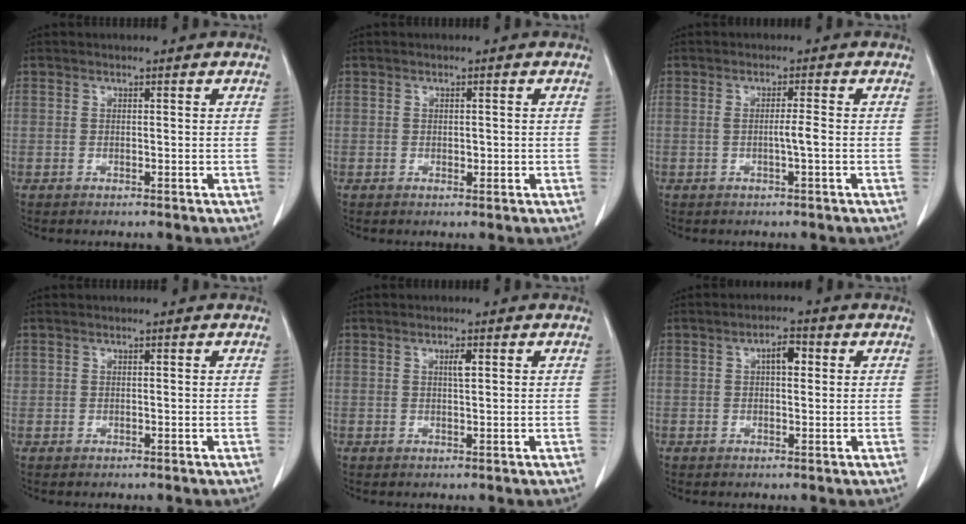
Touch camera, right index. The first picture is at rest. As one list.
[{"total": 1.0, "force": [-0.1, 0.8, 0.7], "torque": [-0.007, 0.001, -0.001]}, {"total": 2.1, "force": [-0.4, -0.3, 2.0], "torque": [-0.033, 0.000, -0.008]}, {"total": 0.0}, {"total": 1.5, "force": [0.5, 0.2, 1.4], "torque": [-0.026, 0.000, 0.009]}, {"total": 3.2, "force": [0.8, 1.3, 2.8], "torque": [-0.048, 0.008, 0.011]}]